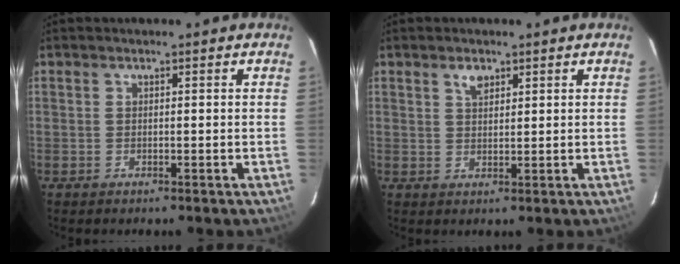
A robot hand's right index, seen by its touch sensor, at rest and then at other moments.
{"total": 2.4, "force": [1.5, 1.3, 1.4], "torque": [-0.022, 0.006, 0.028]}